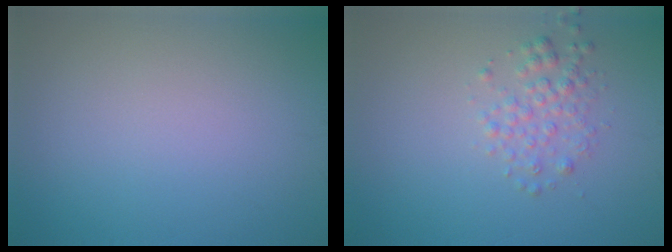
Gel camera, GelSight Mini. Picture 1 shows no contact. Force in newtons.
{"total": 2.1, "press": 2.1, "slide": 0.1}